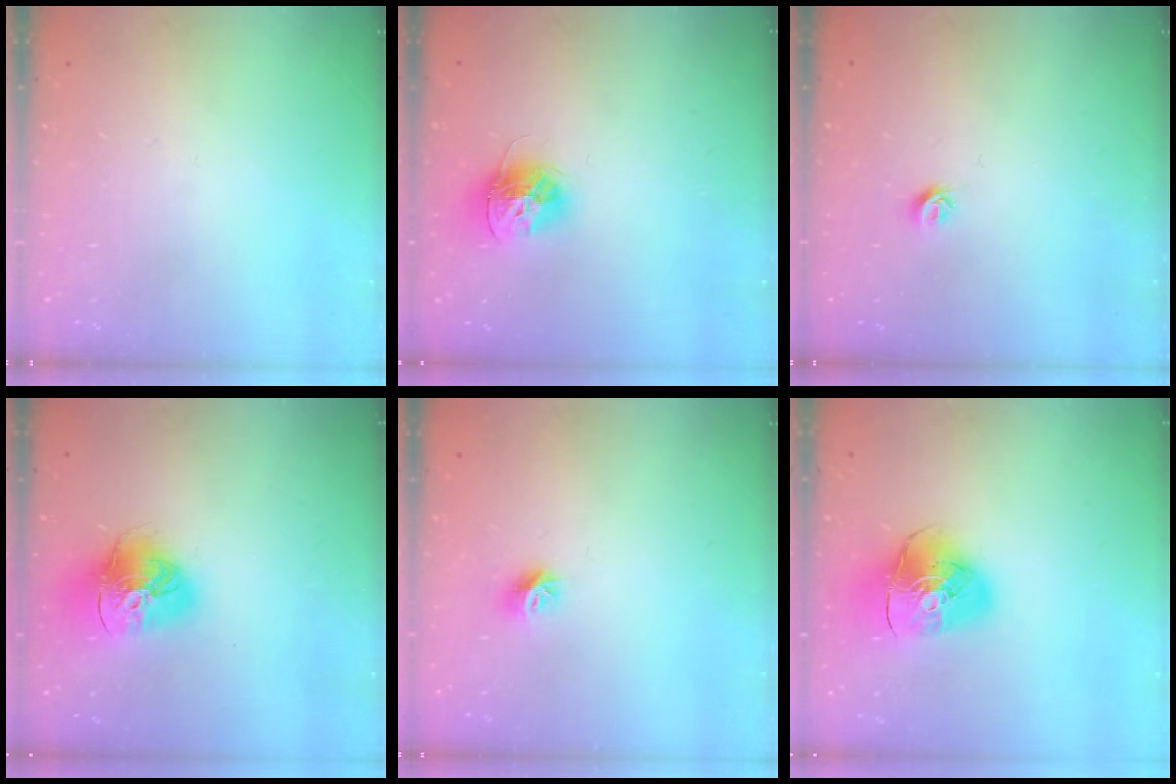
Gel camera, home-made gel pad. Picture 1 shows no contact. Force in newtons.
{"total": 12.1, "press": 12.1, "slide": 0.5}
{"total": 4.9, "press": 4.8, "slide": 0.9}
{"total": 15.6, "press": 15.5, "slide": 1.7}
{"total": 8.0, "press": 7.9, "slide": 0.6}
{"total": 12.7, "press": 12.6, "slide": 1.7}